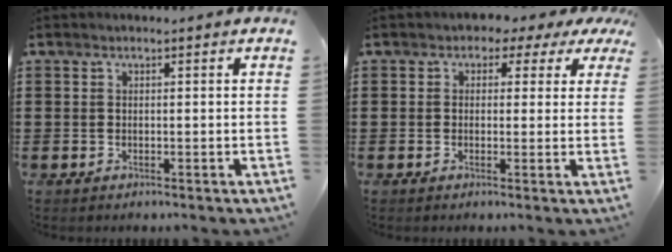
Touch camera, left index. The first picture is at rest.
{"total": 1.9, "force": [0.2, 1.7, 0.9], "torque": [-0.018, 0.007, -0.002]}